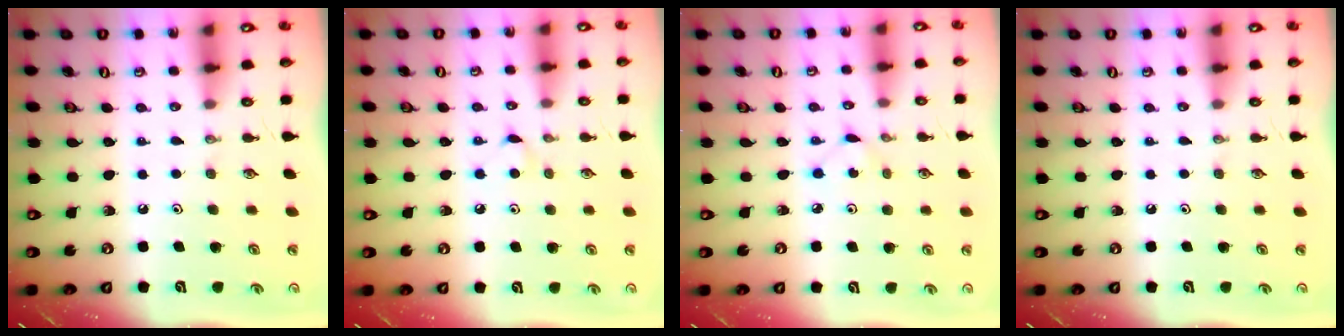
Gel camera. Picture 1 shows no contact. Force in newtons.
{"total": 4.1, "press": 4.1, "slide": 0.5}
{"total": 3.0, "press": 3.0, "slide": 0.3}
{"total": 0.0}